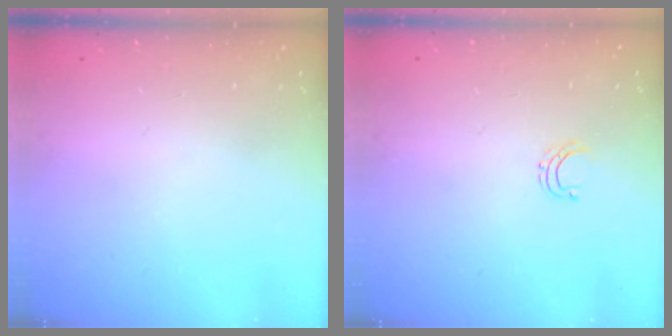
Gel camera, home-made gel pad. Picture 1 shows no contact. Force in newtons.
{"total": 3.8, "press": 3.8, "slide": 0.2}